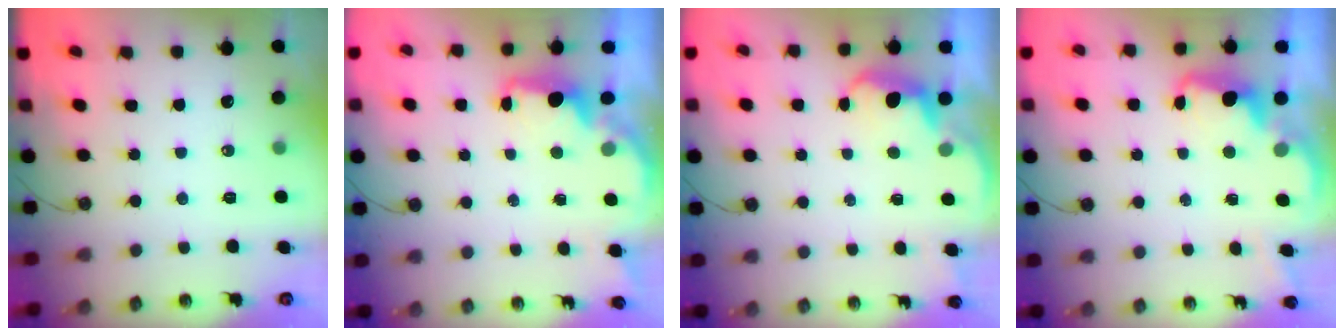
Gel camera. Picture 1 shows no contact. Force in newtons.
{"total": 2.3, "press": 2.2, "slide": 0.8}
{"total": 1.9, "press": 1.7, "slide": 0.8}
{"total": 2.5, "press": 2.4, "slide": 0.5}